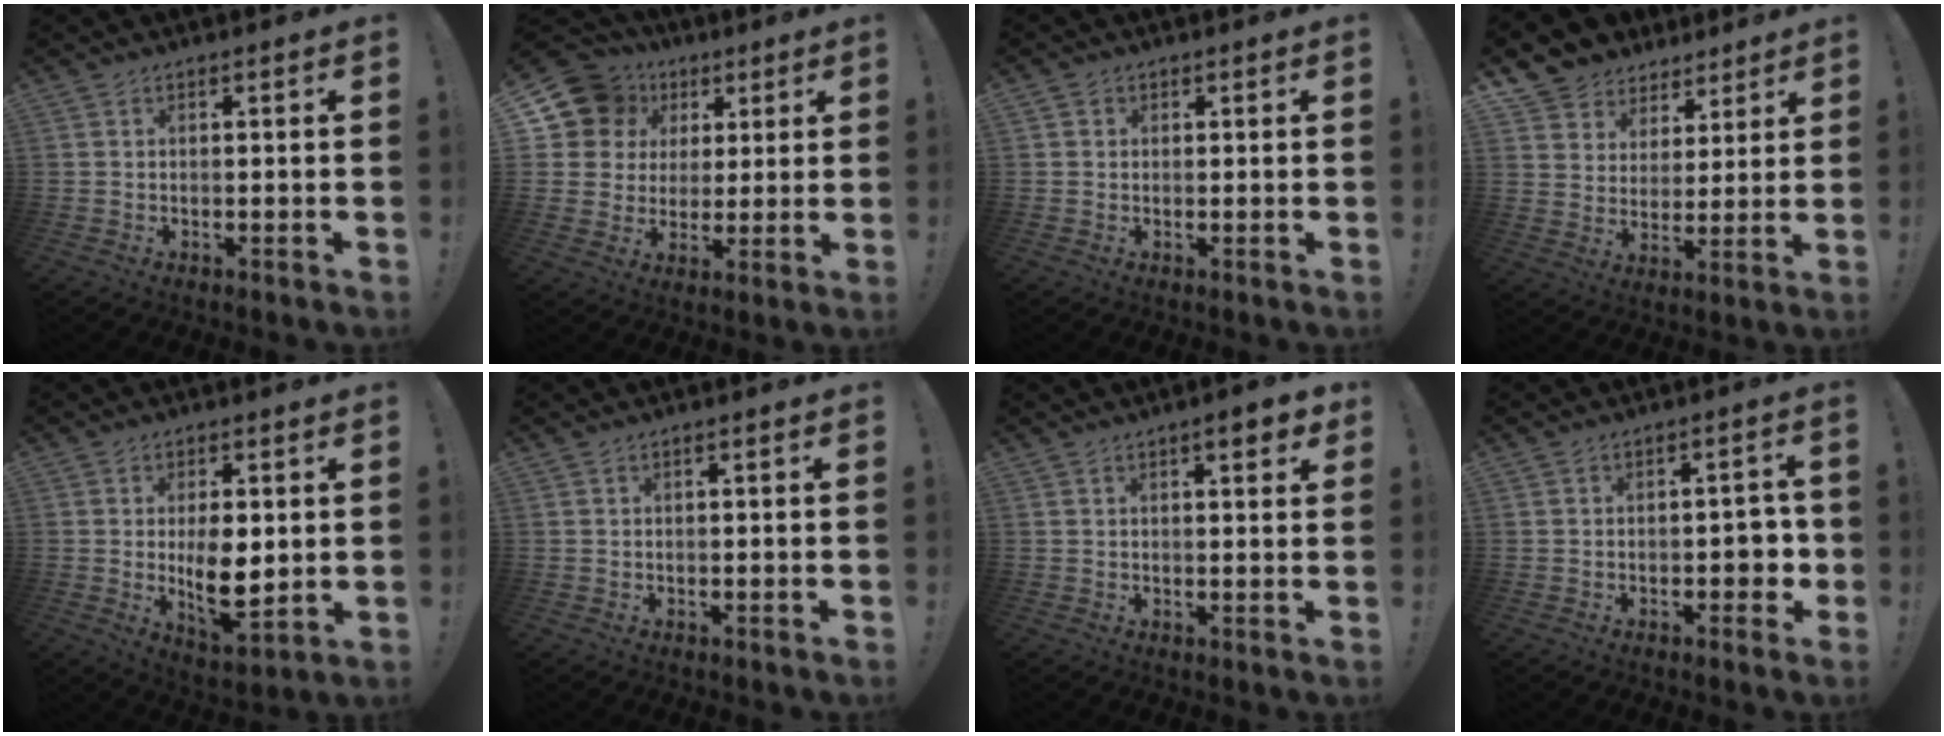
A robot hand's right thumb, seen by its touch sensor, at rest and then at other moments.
{"total": 13.2, "force": [6.1, 10.9, 4.2], "torque": [-0.070, -0.030, 0.130]}
{"total": 1.4, "force": [0.6, 1.3, 0.1], "torque": [0.005, -0.002, 0.009]}
{"total": 8.0, "force": [5.0, 6.3, 0.8], "torque": [-0.009, -0.046, 0.102]}
{"total": 11.1, "force": [0.4, 5.2, 9.8], "torque": [-0.153, -0.020, 0.008]}
{"total": 0.9, "force": [-0.1, -0.1, 0.9], "torque": [-0.016, -0.001, -0.002]}
{"total": 5.1, "force": [2.6, 1.2, 4.2], "torque": [-0.051, -0.012, 0.036]}
{"total": 5.2, "force": [-1.3, 3.4, 3.7], "torque": [-0.036, 0.009, -0.022]}